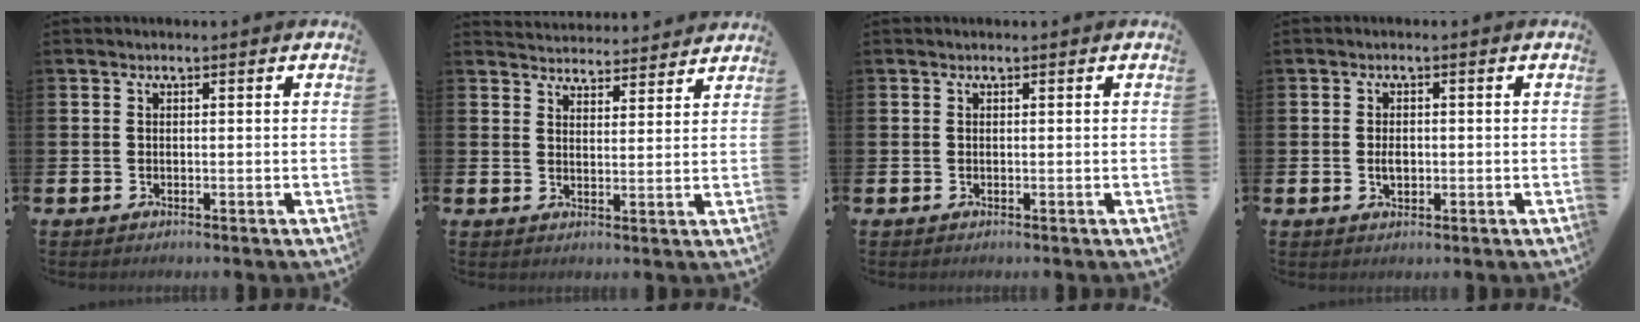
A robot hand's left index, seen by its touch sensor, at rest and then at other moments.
{"total": 4.2, "force": [4.2, 0.4, -0.4], "torque": [-0.002, -0.029, 0.075]}
{"total": 0.0}
{"total": 2.0, "force": [-0.1, 1.3, 1.6], "torque": [-0.020, 0.001, -0.004]}